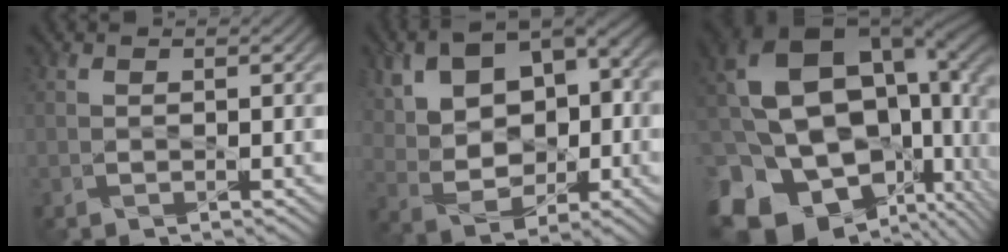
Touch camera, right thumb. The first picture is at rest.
{"total": 11.3, "force": [2.2, 7.3, 8.4], "torque": [-0.156, 0.004, 0.036]}
{"total": 20.2, "force": [-2.4, 14.4, 14.0], "torque": [-0.306, -0.068, -0.002]}